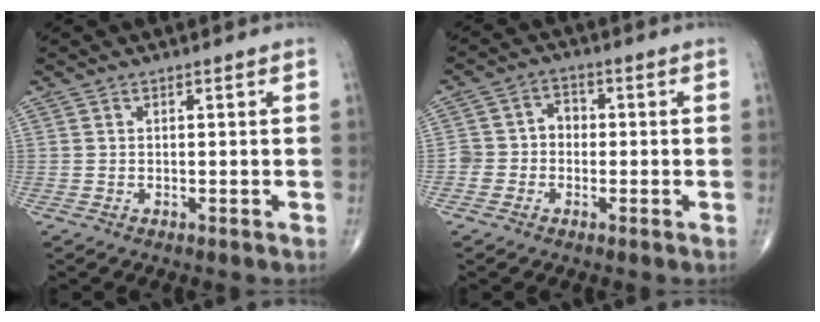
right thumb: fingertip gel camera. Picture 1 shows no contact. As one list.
[{"total": 4.8, "force": [-1.0, 4.4, 1.8], "torque": [-0.011, 0.026, -0.027]}]